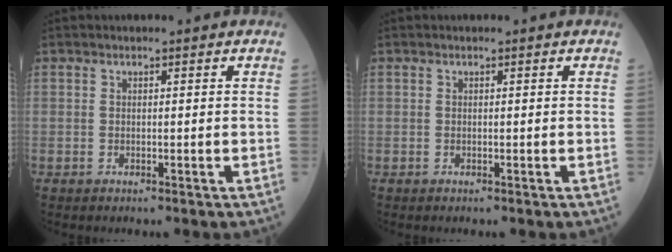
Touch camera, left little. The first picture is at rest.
{"total": 0.0}